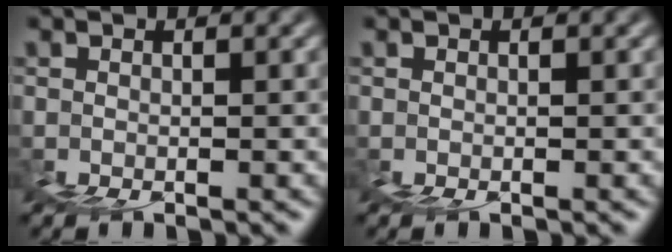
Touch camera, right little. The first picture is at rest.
{"total": 0.0}